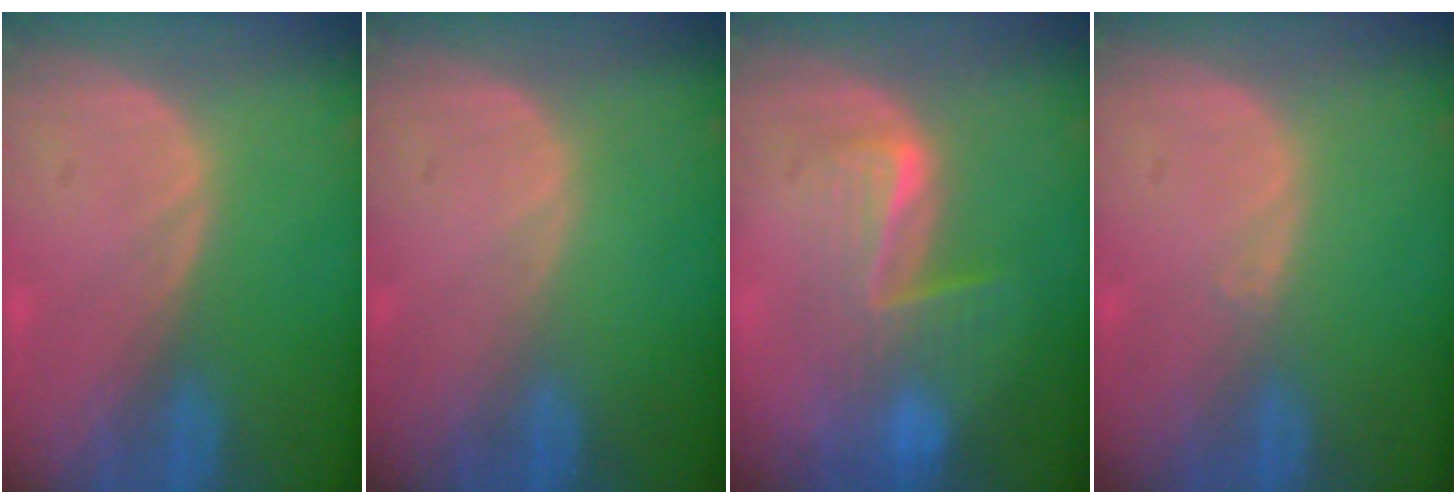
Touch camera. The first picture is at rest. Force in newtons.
{"total": 0.0}
{"total": 6.5, "press": 6.3, "slide": 1.3}
{"total": 0.6, "press": 0.4, "slide": 0.4}